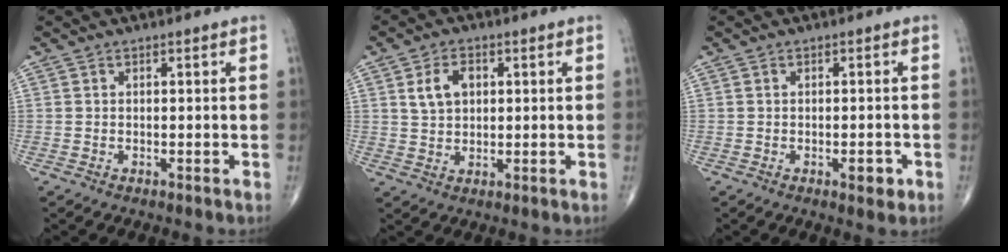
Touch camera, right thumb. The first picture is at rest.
{"total": 5.4, "force": [1.6, 3.7, 3.6], "torque": [-0.051, -0.001, 0.030]}
{"total": 2.8, "force": [-1.1, 1.2, 2.3], "torque": [-0.020, 0.000, -0.012]}